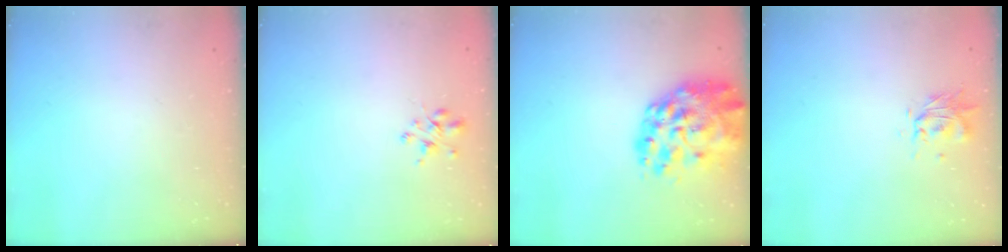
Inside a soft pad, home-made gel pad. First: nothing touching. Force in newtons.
{"total": 2.5, "press": 2.5, "slide": 0.5}
{"total": 18.9, "press": 17.8, "slide": 6.5}
{"total": 0.6, "press": 0.5, "slide": 0.3}